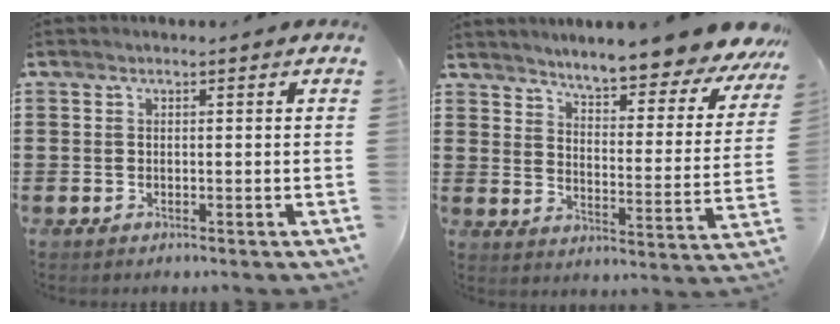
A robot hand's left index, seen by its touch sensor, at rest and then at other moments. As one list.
[{"total": 6.7, "force": [6.4, -0.9, 2.0], "torque": [-0.053, -0.061, 0.102]}]